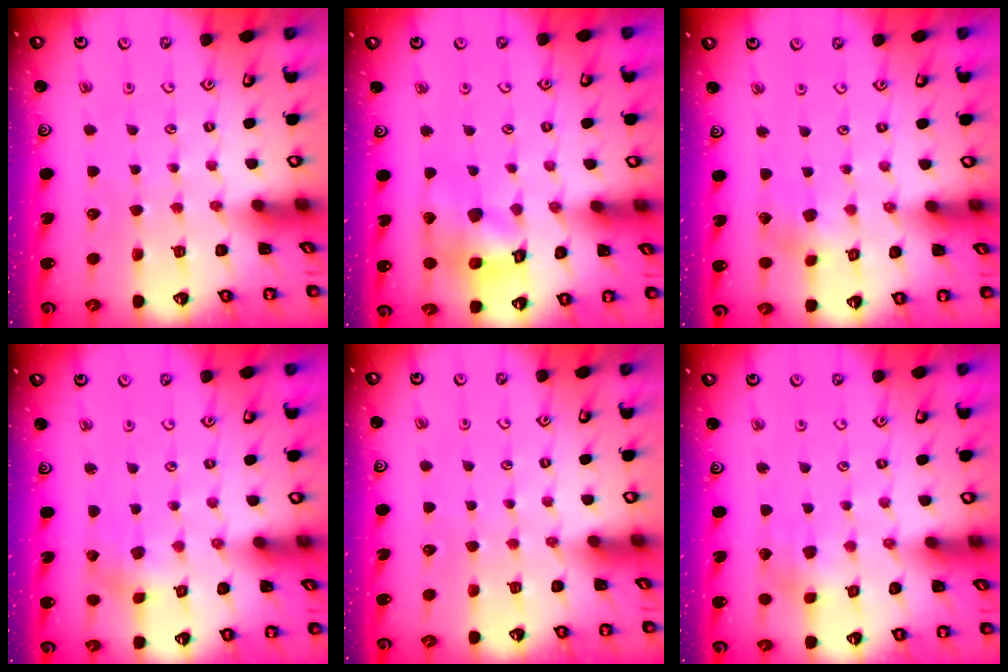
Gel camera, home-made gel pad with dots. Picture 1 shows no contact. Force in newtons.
{"total": 13.7, "press": 13.6, "slide": 1.8}
{"total": 2.8, "press": 2.7, "slide": 0.8}
{"total": 1.4, "press": 1.4, "slide": 0.2}
{"total": 0.0}
{"total": 4.8, "press": 4.8, "slide": 0.4}